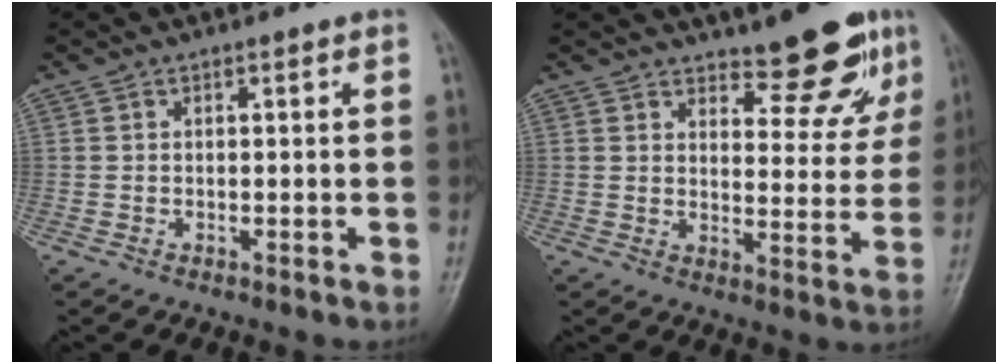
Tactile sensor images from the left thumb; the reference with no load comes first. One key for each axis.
{"total": 10.7, "fx": 7.8, "fy": 3.8, "fz": 6.3, "tx": -0.044, "ty": -0.053, "tz": 0.109}